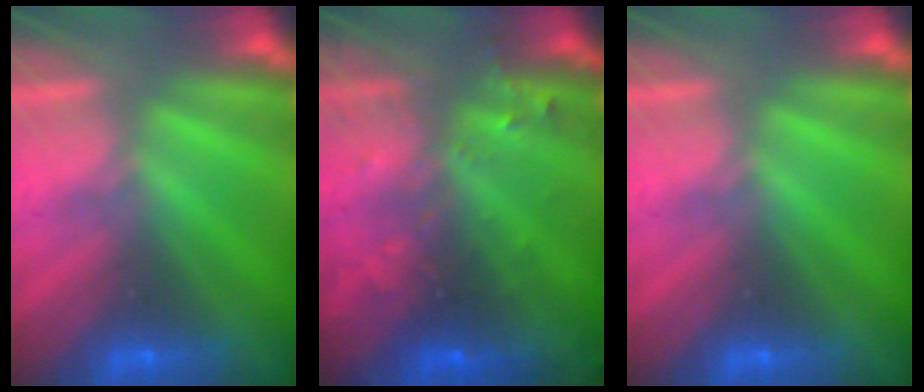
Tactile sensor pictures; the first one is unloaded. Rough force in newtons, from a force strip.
{"total": 6.6}
{"total": 0.0}